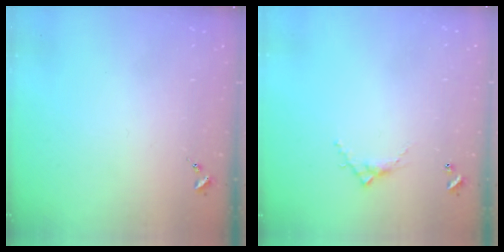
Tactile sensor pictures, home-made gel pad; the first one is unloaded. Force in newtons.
{"total": 5.2, "press": 5.2, "slide": 0.2}